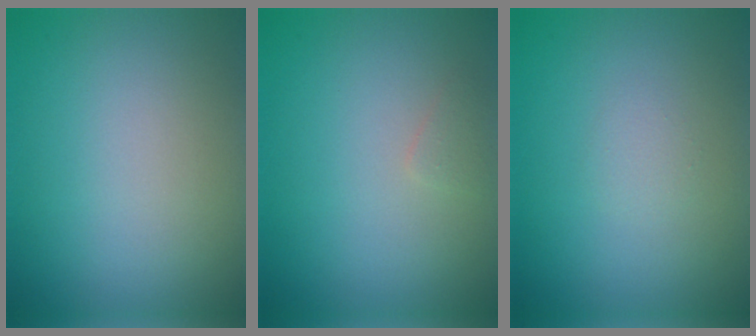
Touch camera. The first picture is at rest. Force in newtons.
{"total": 0.7, "press": 0.7, "slide": 0.0}
{"total": 0.7, "press": 0.7, "slide": 0.1}